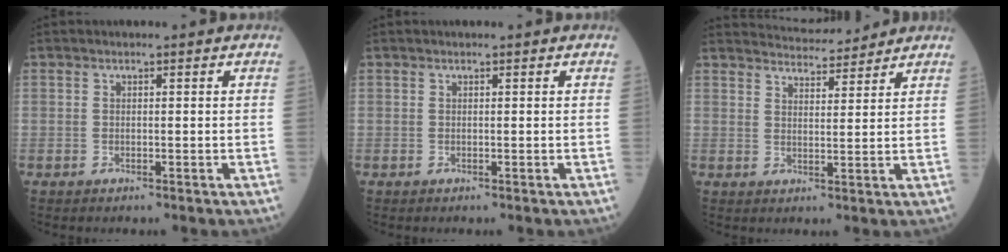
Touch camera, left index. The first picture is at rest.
{"total": 0.0}
{"total": 7.9, "force": [7.8, 0.7, 1.1], "torque": [-0.019, 0.016, 0.110]}